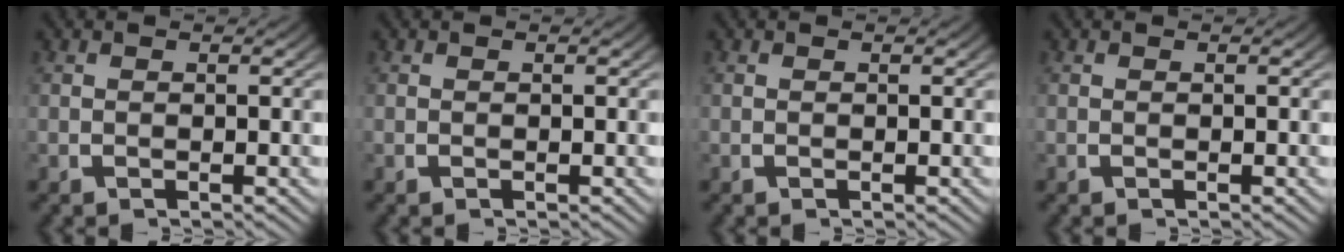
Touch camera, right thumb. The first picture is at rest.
{"total": 0.0}
{"total": 0.0}
{"total": 0.0}